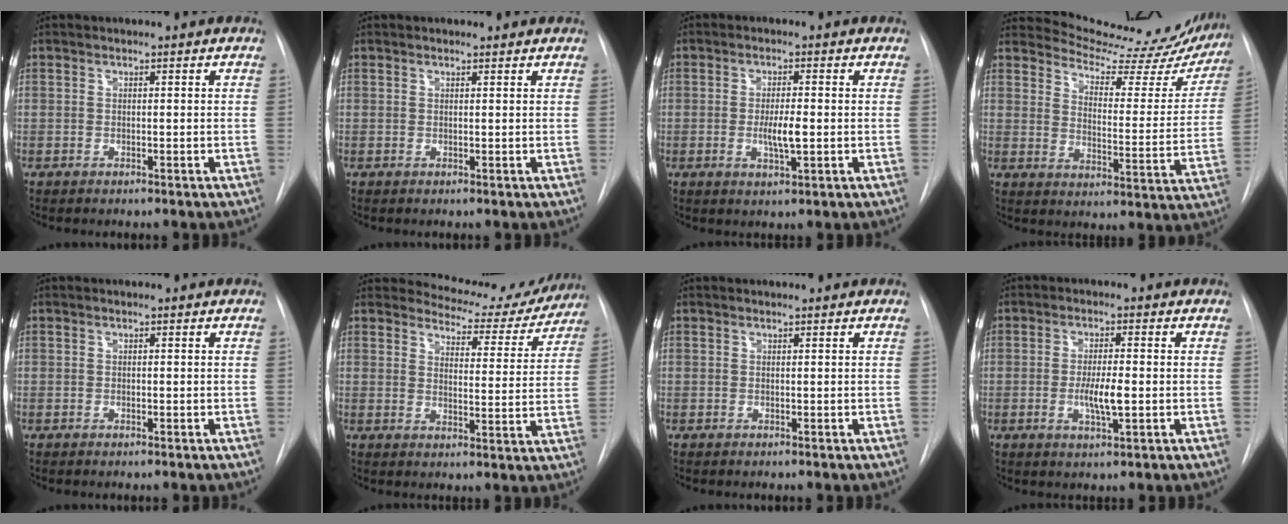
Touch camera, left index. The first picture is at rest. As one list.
[{"total": 0.9, "force": [0.9, 0.2, 0.0], "torque": [-0.011, 0.003, 0.012]}, {"total": 4.0, "force": [-0.5, 0.7, 3.9], "torque": [-0.073, -0.005, -0.006]}, {"total": 20.1, "force": [19.4, 3.6, 3.9], "torque": [-0.044, -0.080, 0.233]}, {"total": 0.0}, {"total": 12.4, "force": [11.8, 3.5, 1.3], "torque": [0.000, -0.026, 0.131]}, {"total": 0.7, "force": [0.7, 0.0, 0.0], "torque": [-0.005, 0.006, 0.013]}, {"total": 4.6, "force": [-0.7, 0.8, 4.5], "torque": [-0.086, -0.006, -0.010]}]